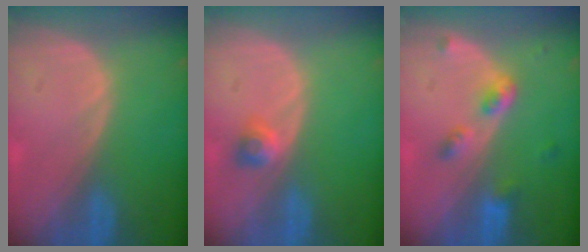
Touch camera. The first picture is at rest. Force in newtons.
{"total": 2.4, "press": 2.1, "slide": 1.2}
{"total": 4.0, "press": 4.0, "slide": 0.4}